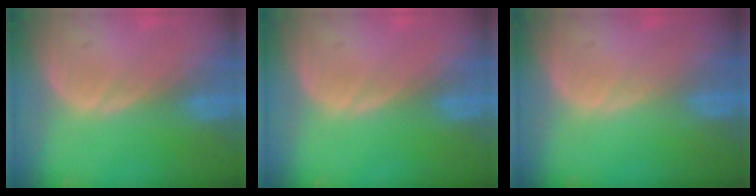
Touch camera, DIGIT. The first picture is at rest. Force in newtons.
{"total": 0.0}
{"total": 0.0}